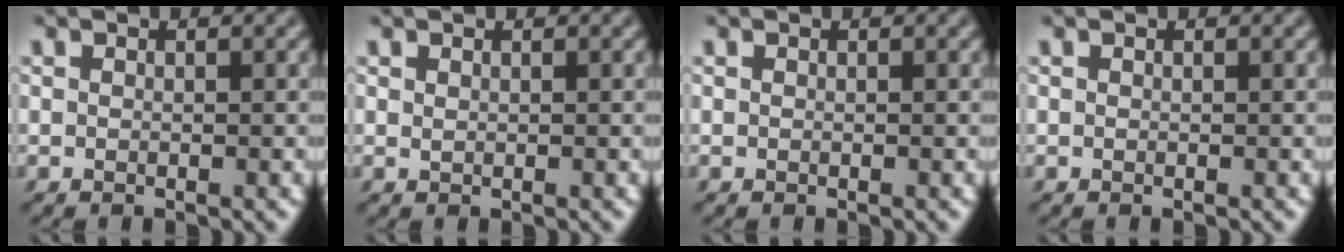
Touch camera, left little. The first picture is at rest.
{"total": 0.0}
{"total": 0.0}
{"total": 0.0}